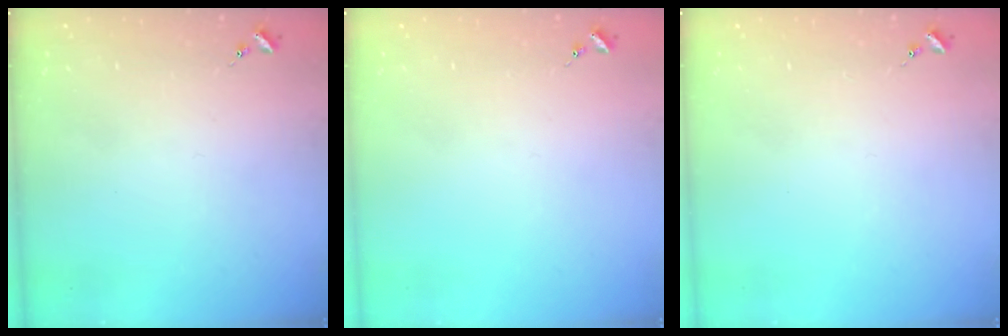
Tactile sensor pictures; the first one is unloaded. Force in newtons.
{"total": 0.0}
{"total": 0.0}